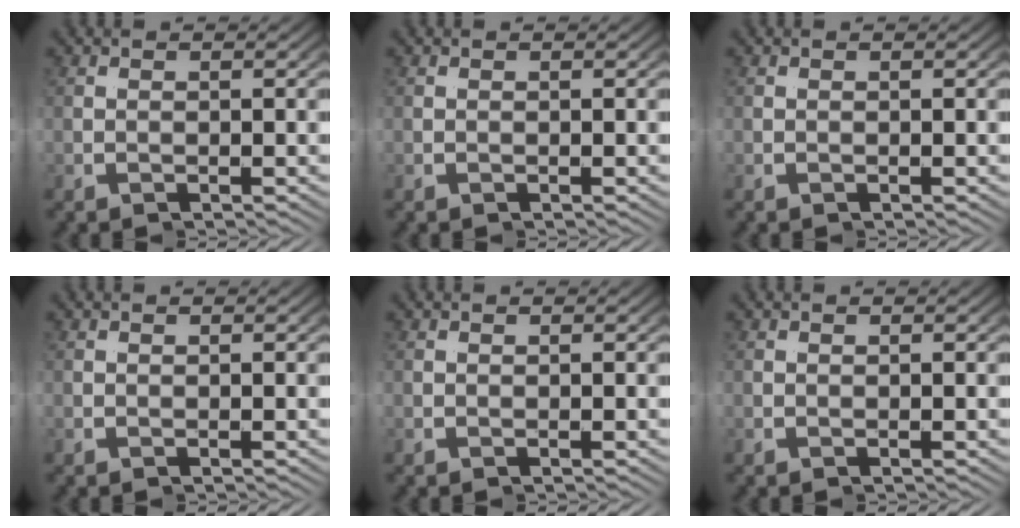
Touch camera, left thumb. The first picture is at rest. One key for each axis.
{"total": 0.0}
{"total": 0.0}
{"total": 0.0}
{"total": 0.0}
{"total": 0.0}